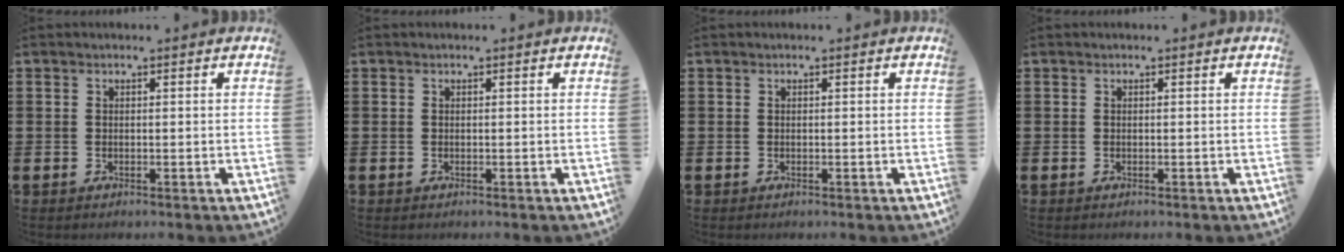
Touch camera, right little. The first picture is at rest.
{"total": 0.0}
{"total": 0.0}
{"total": 0.0}